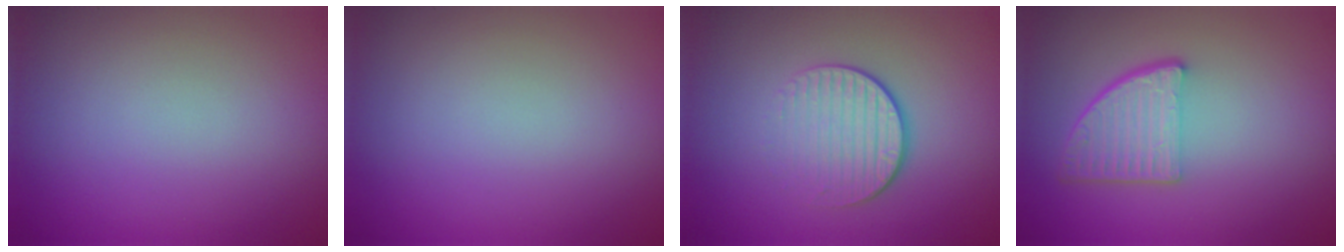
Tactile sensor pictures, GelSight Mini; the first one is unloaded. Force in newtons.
{"total": 0.0}
{"total": 4.0, "press": 2.7, "slide": 3.0}
{"total": 4.9, "press": 3.6, "slide": 3.4}